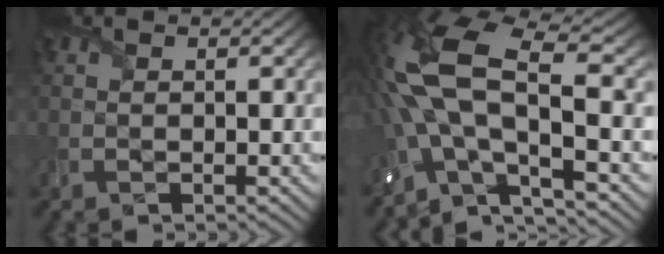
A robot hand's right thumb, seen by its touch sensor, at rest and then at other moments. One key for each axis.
{"total": 15.8, "fx": -1.4, "fy": 6.4, "fz": 14.4, "tx": -0.323, "ty": -0.007, "tz": -0.018}